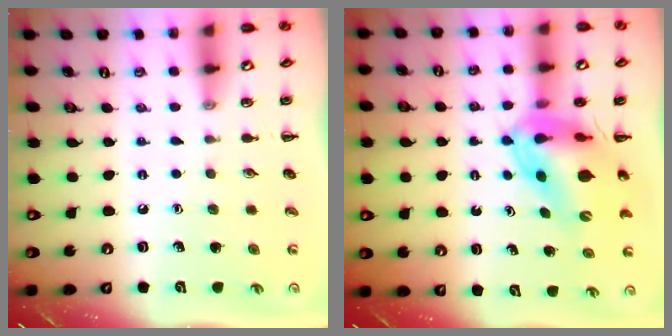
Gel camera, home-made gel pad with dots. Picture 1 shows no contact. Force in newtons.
{"total": 12.1, "press": 11.6, "slide": 3.5}